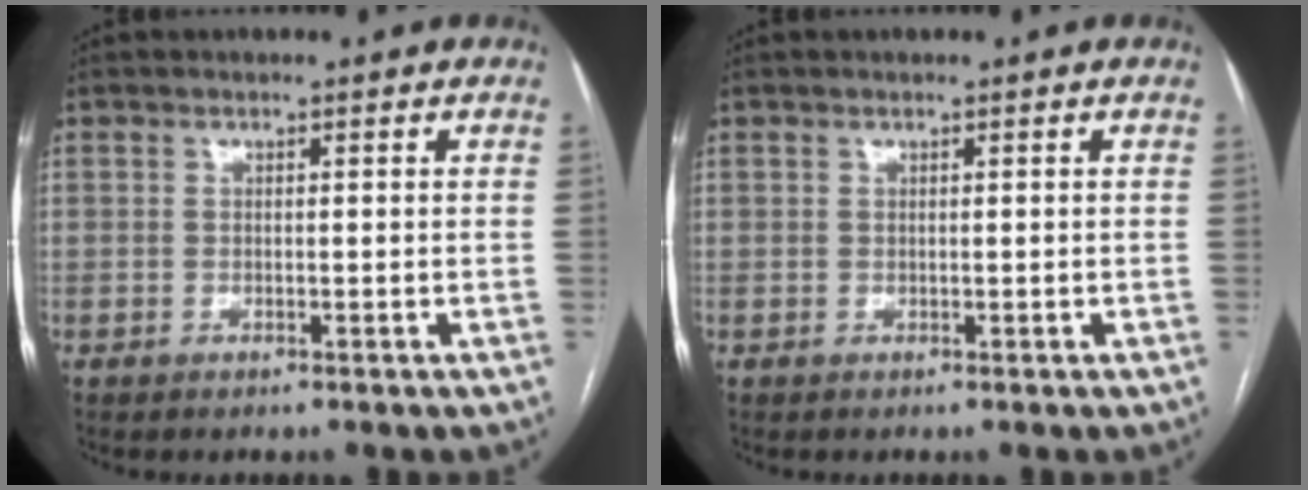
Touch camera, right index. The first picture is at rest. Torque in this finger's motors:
{"motor_torque": [0.00, 0.00, 0.00, 0.00]}